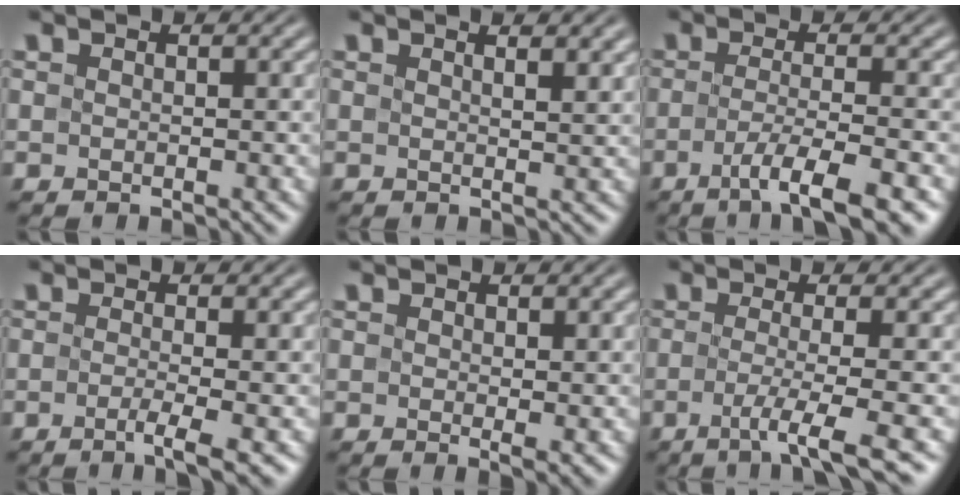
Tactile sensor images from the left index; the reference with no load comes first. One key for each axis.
{"total": 2.7, "fx": 1.6, "fy": 0.9, "fz": 2.0, "tx": -0.007, "ty": 0.009, "tz": 0.004}
{"total": 5.6, "fx": -2.7, "fy": 1.1, "fz": 4.8, "tx": -0.074, "ty": -0.007, "tz": -0.051}
{"total": 3.4, "fx": -1.1, "fy": 0.8, "fz": 3.1, "tx": -0.044, "ty": -0.010, "tz": -0.021}
{"total": 1.3, "fx": 0.3, "fy": 0.2, "fz": 1.3, "tx": -0.016, "ty": -0.011, "tz": 0.007}
{"total": 4.6, "fx": -1.5, "fy": 0.8, "fz": 4.2, "tx": -0.066, "ty": -0.011, "tz": -0.033}